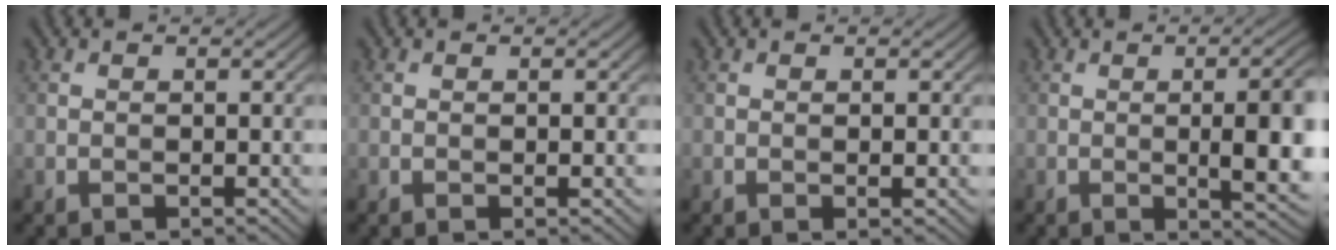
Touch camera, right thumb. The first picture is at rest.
{"total": 0.0}
{"total": 0.5, "force": [0.0, 0.1, 0.5], "torque": [-0.011, -0.002, -0.002]}
{"total": 8.6, "force": [-0.4, 2.3, 8.3], "torque": [-0.115, 0.000, -0.002]}